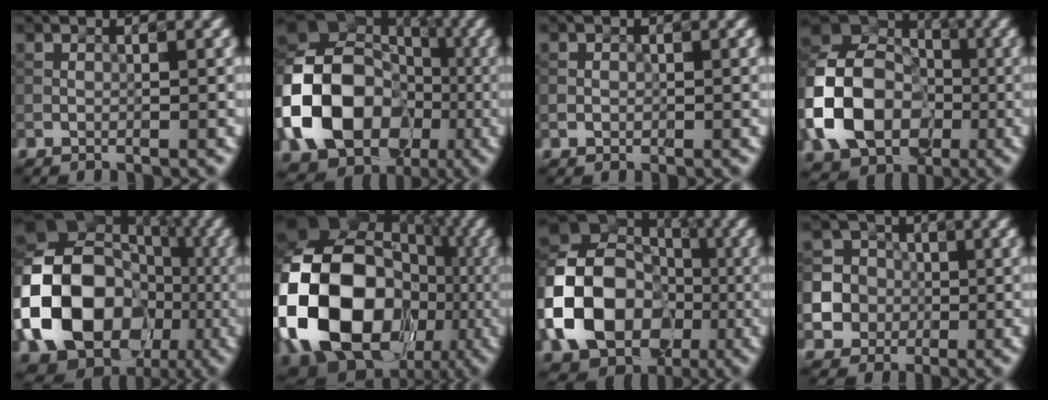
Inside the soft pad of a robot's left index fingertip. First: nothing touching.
{"total": 16.3, "force": [-3.7, 12.7, 9.5], "torque": [-0.190, 0.011, -0.080]}
{"total": 0.7, "force": [-0.1, 0.6, 0.1], "torque": [0.002, -0.001, -0.002]}
{"total": 11.7, "force": [-2.5, 9.0, 7.0], "torque": [-0.134, 0.009, -0.064]}
{"total": 18.5, "force": [-4.1, 14.5, 10.8], "torque": [-0.211, 0.011, -0.079]}
{"total": 20.4, "force": [-4.1, 15.3, 12.8], "torque": [-0.268, -0.002, -0.071]}
{"total": 14.0, "force": [-3.2, 10.9, 8.3], "torque": [-0.165, 0.005, -0.070]}
{"total": 8.6, "force": [-2.2, 8.2, 1.5], "torque": [-0.050, -0.005, -0.055]}